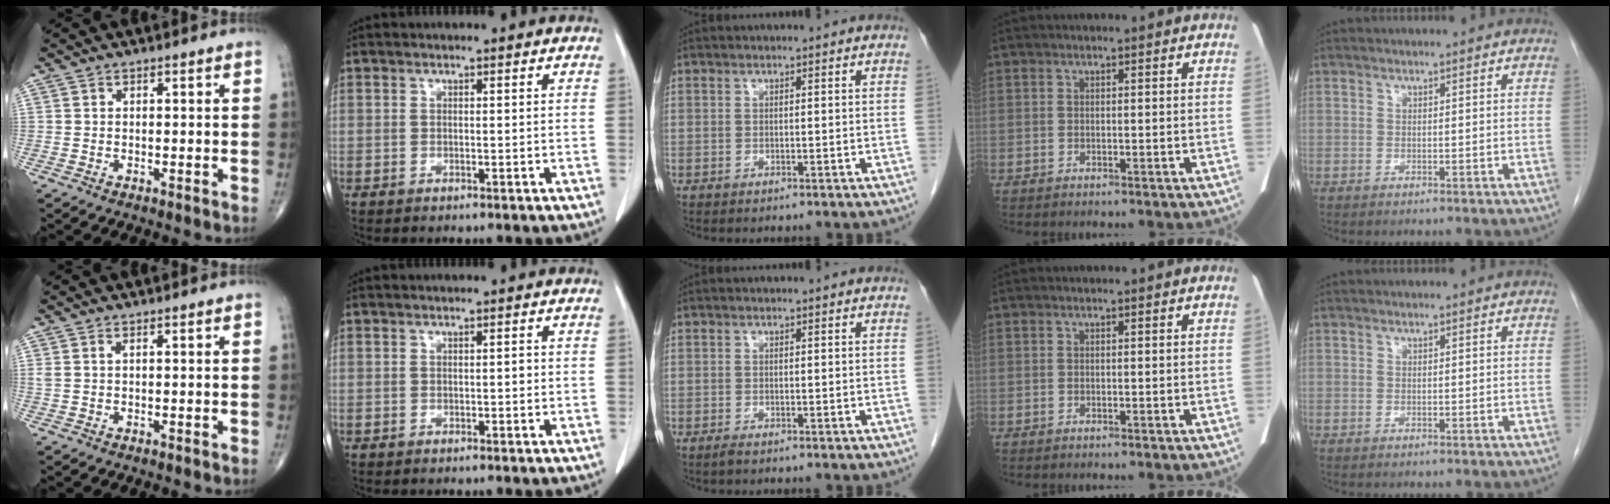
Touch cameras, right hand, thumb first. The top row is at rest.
{"thumb": {"total": 1.0, "force": [0.4, 0.3, 0.9], "torque": [-0.030, 0.012, 0.013]}, "index": {"total": 0.6, "force": [0.0, 0.2, 0.6], "torque": [-0.005, 0.002, 0.000]}, "middle": {"total": 0.5, "force": [-0.5, 0.0, 0.3], "torque": [-0.009, -0.002, -0.009]}}